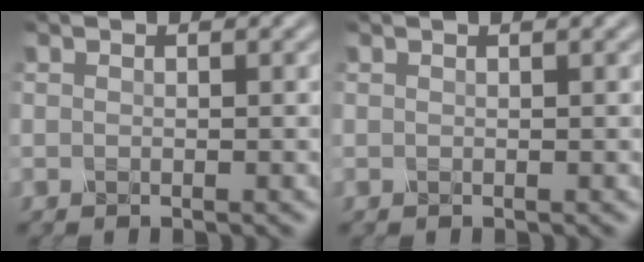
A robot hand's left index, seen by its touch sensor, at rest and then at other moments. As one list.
[{"total": 0.6, "force": [0.4, 0.1, 0.4], "torque": [-0.008, 0.000, 0.002]}]